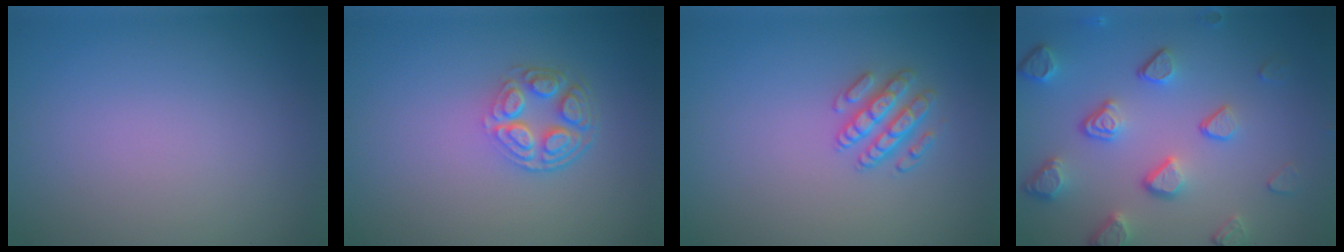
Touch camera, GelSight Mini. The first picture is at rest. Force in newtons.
{"total": 4.1, "press": 3.1, "slide": 2.7}
{"total": 2.6, "press": 2.6, "slide": 0.5}
{"total": 5.2, "press": 4.0, "slide": 3.3}